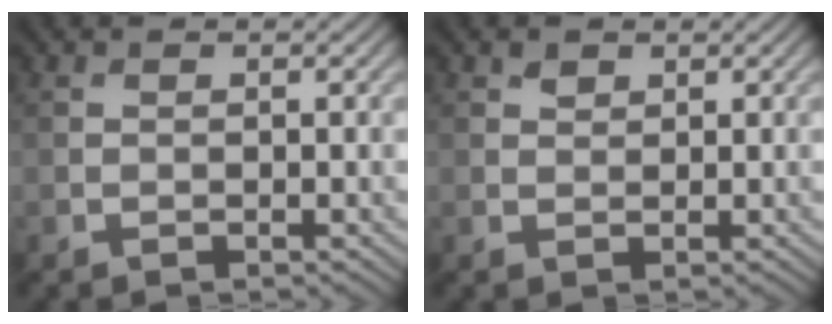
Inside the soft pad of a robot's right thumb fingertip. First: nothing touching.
{"total": 1.0, "force": [0.7, 0.6, 0.3], "torque": [-0.006, -0.003, 0.015]}